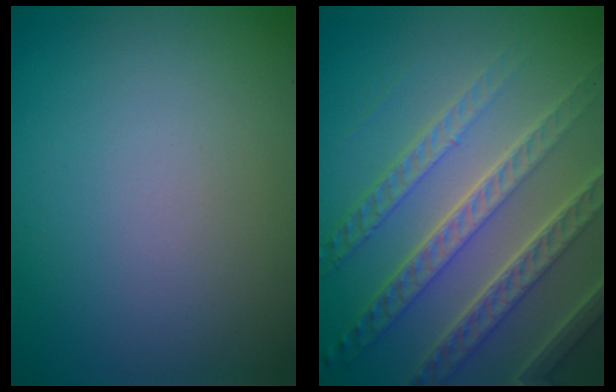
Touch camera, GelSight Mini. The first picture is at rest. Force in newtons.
{"total": 7.8, "press": 5.4, "slide": 5.6}